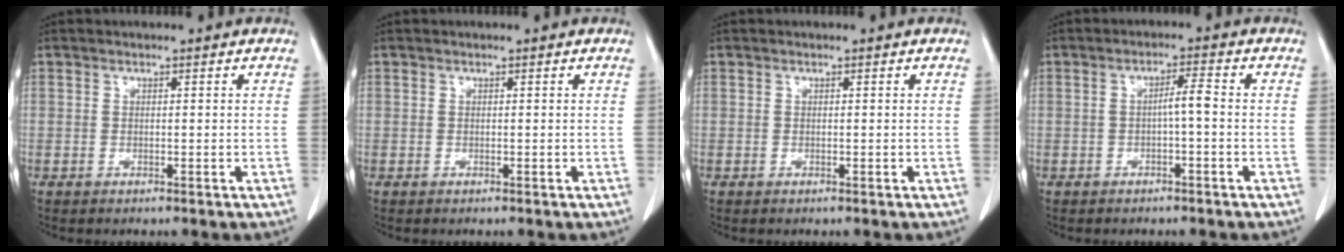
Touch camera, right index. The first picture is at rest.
{"total": 0.0}
{"total": 0.0}
{"total": 2.8, "force": [-0.5, 0.2, 2.7], "torque": [-0.044, 0.006, -0.009]}